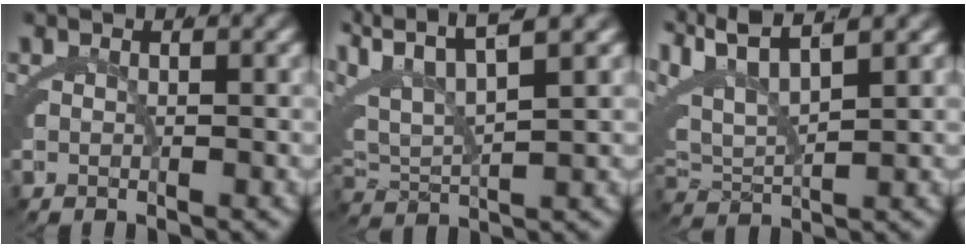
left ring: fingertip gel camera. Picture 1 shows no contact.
{"total": 7.0, "force": [2.5, 4.5, 4.8], "torque": [-0.115, -0.004, 0.044]}
{"total": 6.6, "force": [2.9, 4.1, 4.3], "torque": [-0.118, -0.006, 0.052]}